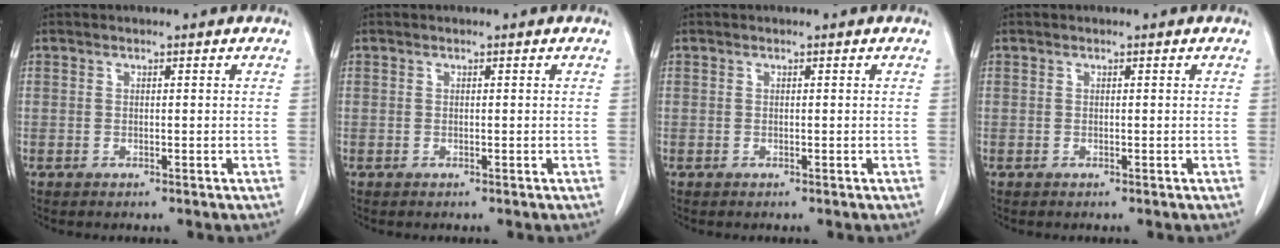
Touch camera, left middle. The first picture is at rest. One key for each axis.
{"total": 0.0}
{"total": 0.0}
{"total": 0.0}